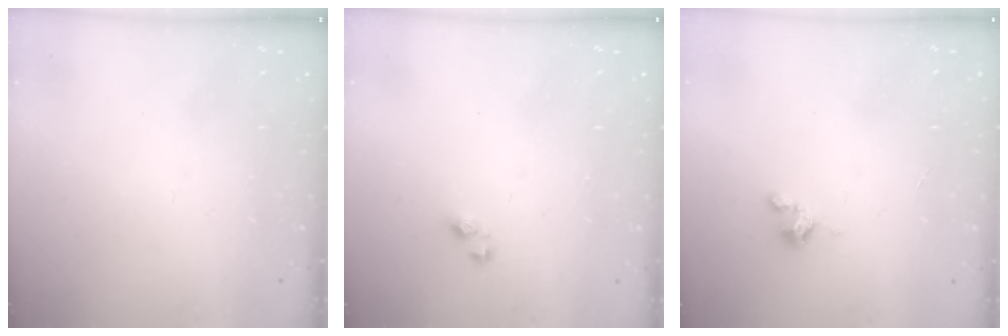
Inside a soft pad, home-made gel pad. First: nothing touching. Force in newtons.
{"total": 3.7, "press": 3.7, "slide": 0.5}
{"total": 1.8, "press": 1.7, "slide": 0.4}